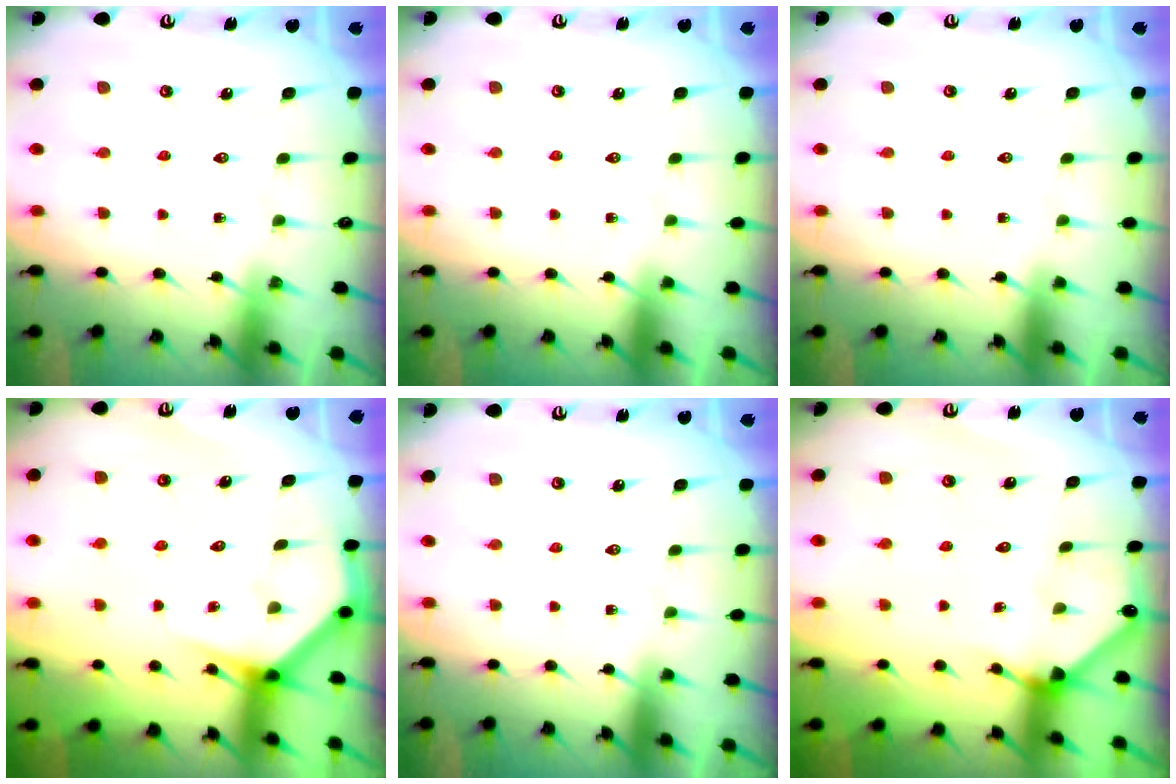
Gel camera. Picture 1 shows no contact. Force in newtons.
{"total": 0.0}
{"total": 0.0}
{"total": 3.6, "press": 3.6, "slide": 0.2}
{"total": 0.0}
{"total": 2.4, "press": 2.4, "slide": 0.2}